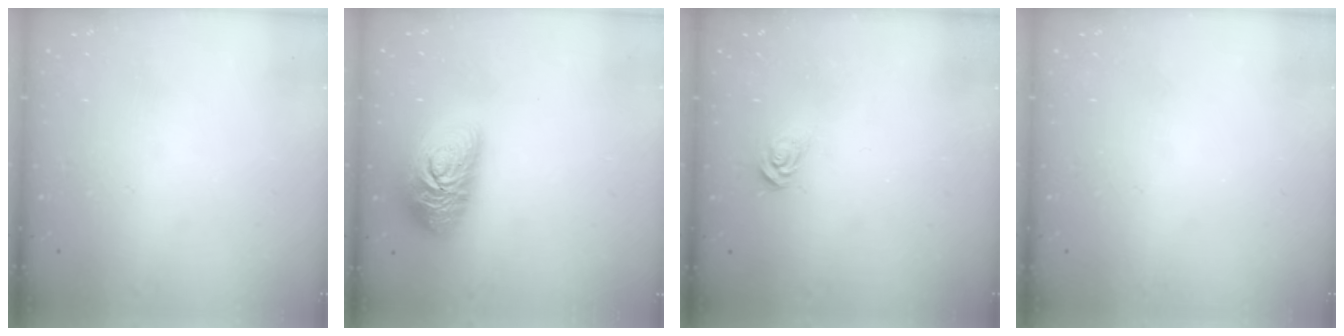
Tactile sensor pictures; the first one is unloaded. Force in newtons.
{"total": 15.6, "press": 15.6, "slide": 1.2}
{"total": 4.2, "press": 4.2, "slide": 0.4}
{"total": 0.0}